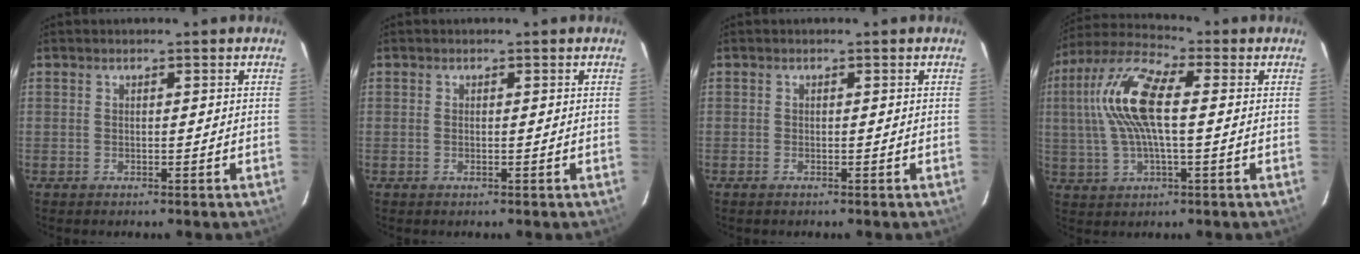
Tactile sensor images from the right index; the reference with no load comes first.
{"total": 0.5, "force": [-0.1, 0.2, 0.4], "torque": [-0.009, 0.001, -0.002]}
{"total": 0.5, "force": [-0.4, 0.2, 0.3], "torque": [-0.008, -0.001, -0.009]}
{"total": 13.9, "force": [1.7, 4.9, 12.9], "torque": [-0.262, 0.019, 0.025]}